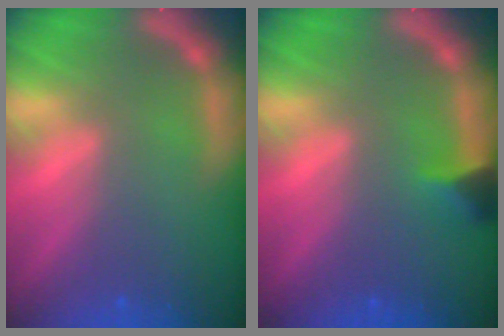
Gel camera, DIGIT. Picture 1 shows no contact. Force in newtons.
{"total": 1.9}